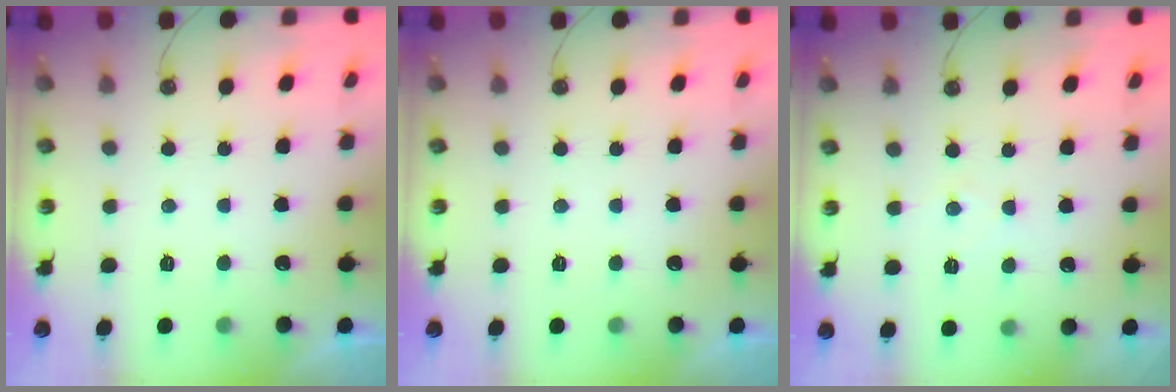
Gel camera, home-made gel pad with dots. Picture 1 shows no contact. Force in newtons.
{"total": 0.0}
{"total": 3.9, "press": 3.8, "slide": 0.7}